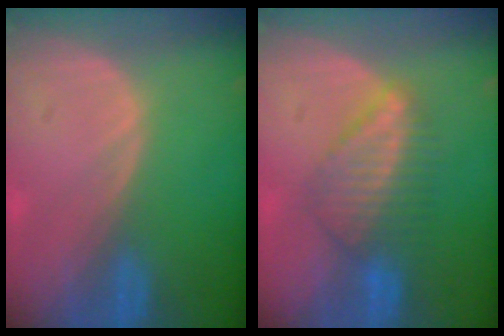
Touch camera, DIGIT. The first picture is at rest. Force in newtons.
{"total": 6.4, "press": 6.4, "slide": 0.1}